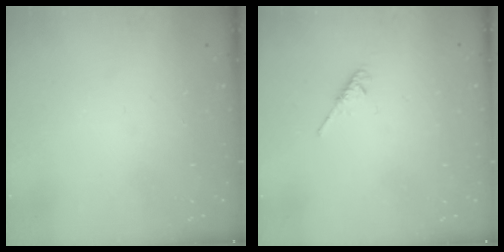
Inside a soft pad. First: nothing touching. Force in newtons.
{"total": 3.3, "press": 3.2, "slide": 0.5}